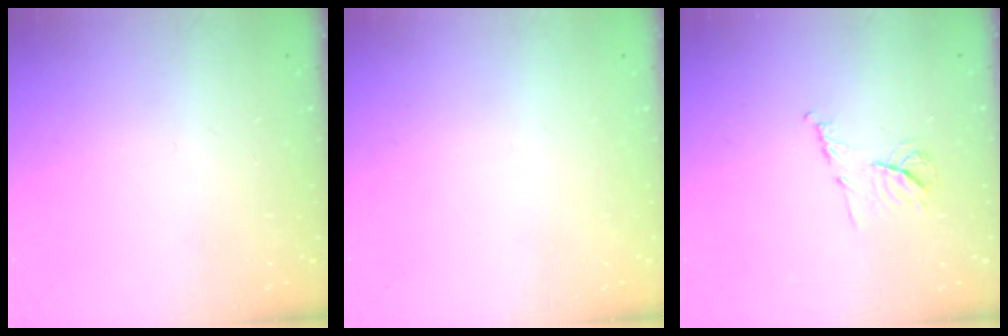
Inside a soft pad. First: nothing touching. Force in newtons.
{"total": 0.0}
{"total": 7.9, "press": 7.9, "slide": 0.3}